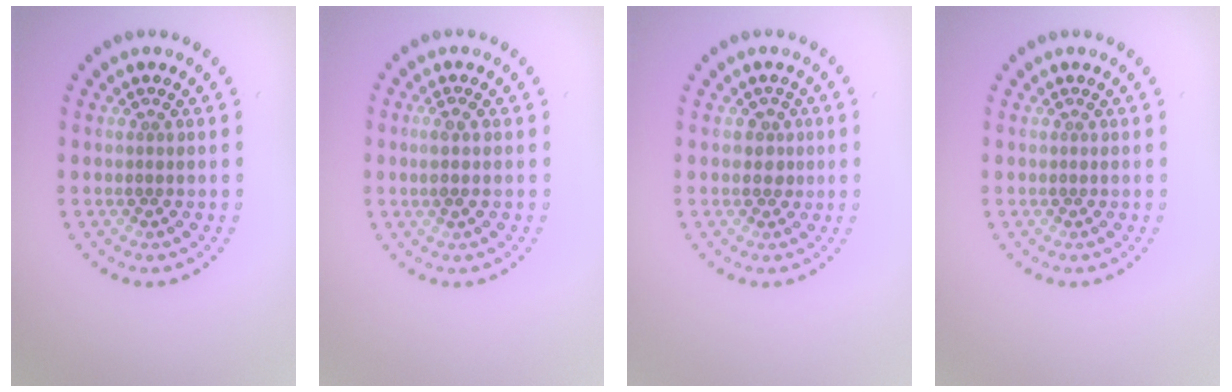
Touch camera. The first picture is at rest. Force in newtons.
{"total": 1.1, "press": 0.9, "slide": 0.7}
{"total": 1.5, "press": 1.4, "slide": 0.6}
{"total": 0.0}